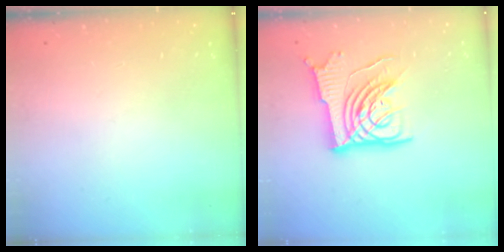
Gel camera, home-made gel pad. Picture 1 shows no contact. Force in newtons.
{"total": 14.6, "press": 14.5, "slide": 1.8}